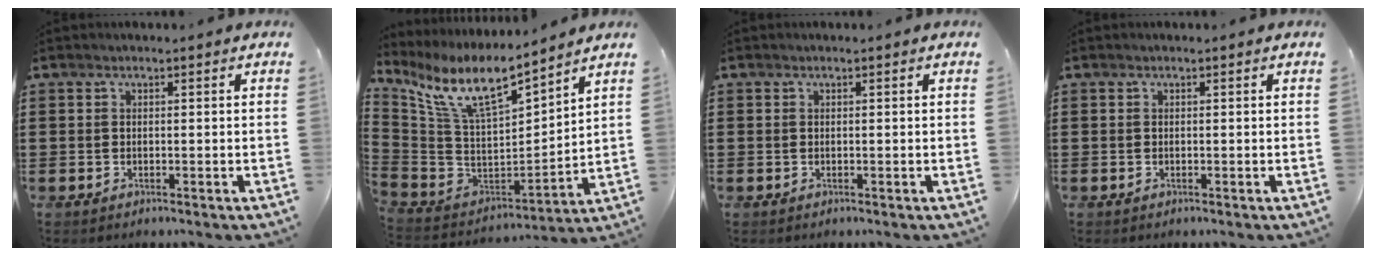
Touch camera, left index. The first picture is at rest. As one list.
[{"total": 11.7, "force": [8.4, 2.7, 7.7], "torque": [-0.182, -0.055, 0.147]}, {"total": 0.0}, {"total": 0.0}]